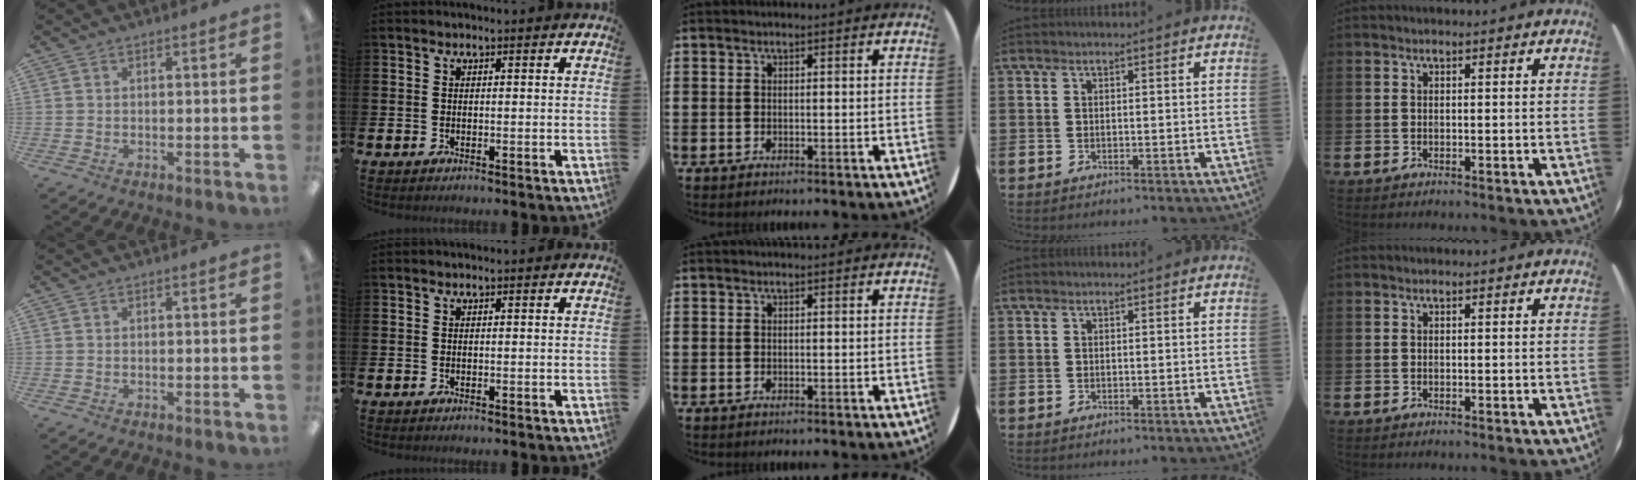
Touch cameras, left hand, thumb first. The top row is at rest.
{}